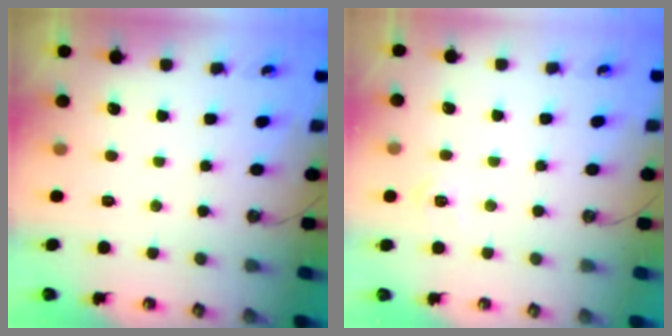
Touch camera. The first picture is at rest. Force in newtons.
{"total": 4.9, "press": 4.9, "slide": 0.4}